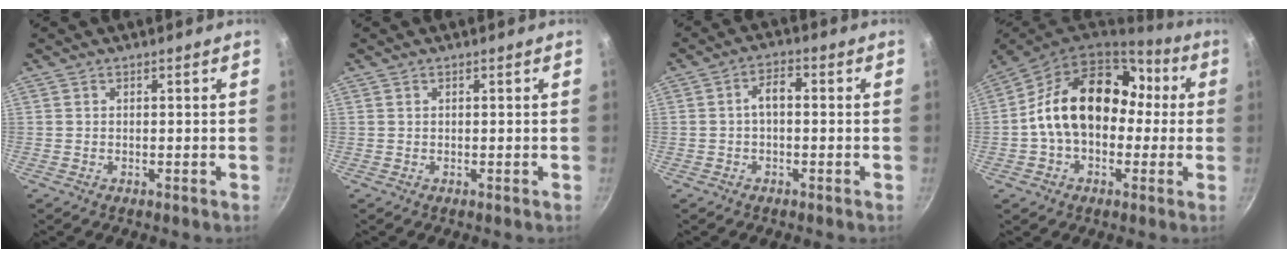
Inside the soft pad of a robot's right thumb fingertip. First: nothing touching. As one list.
[{"total": 0.0}, {"total": 3.8, "force": [-0.4, 2.1, 3.2], "torque": [-0.052, 0.021, -0.012]}, {"total": 19.7, "force": [1.0, 14.1, 13.8], "torque": [-0.191, 0.050, 0.008]}]